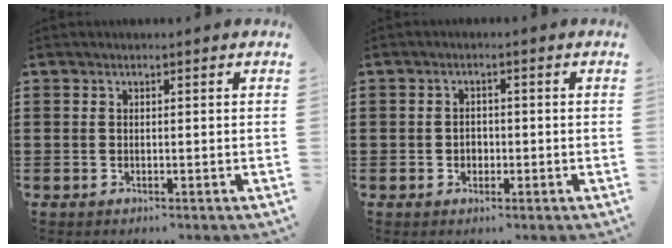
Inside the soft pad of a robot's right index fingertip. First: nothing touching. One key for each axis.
{"total": 1.7, "fx": -0.4, "fy": 1.5, "fz": 0.7, "tx": -0.018, "ty": 0.006, "tz": -0.010}